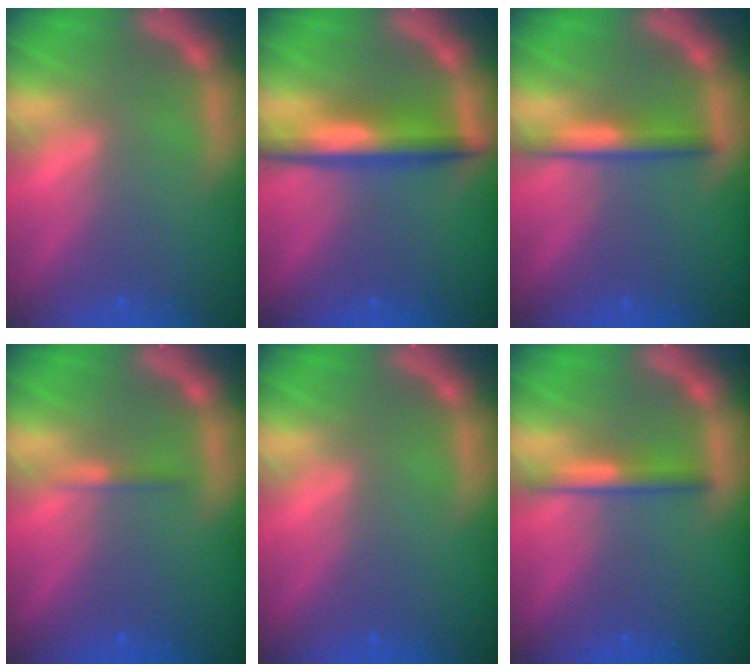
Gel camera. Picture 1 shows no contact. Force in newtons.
{"total": 5.0}
{"total": 3.0}
{"total": 0.9}
{"total": 0.0}
{"total": 2.4}